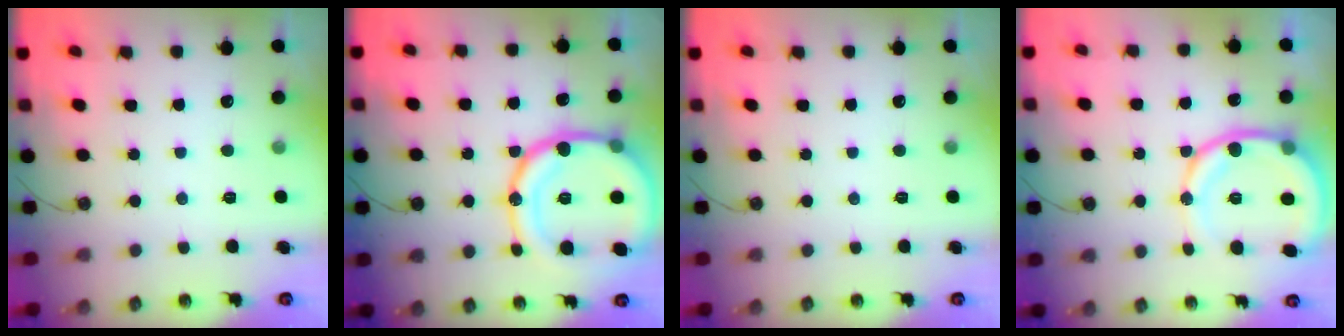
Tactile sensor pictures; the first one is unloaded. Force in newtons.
{"total": 24.9, "press": 24.6, "slide": 4.1}
{"total": 0.0}
{"total": 15.3, "press": 14.9, "slide": 3.1}